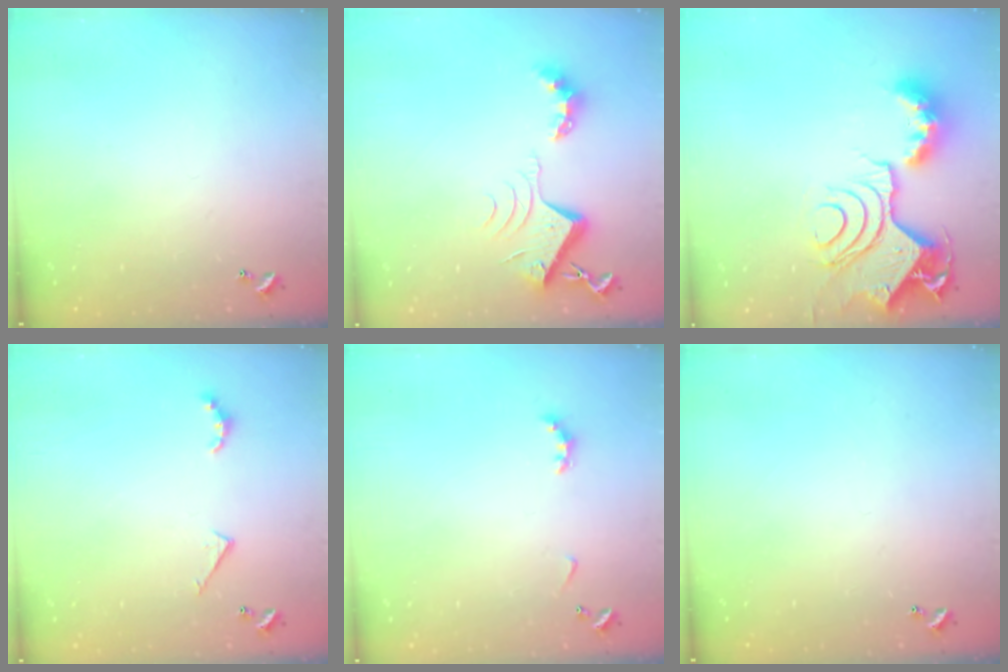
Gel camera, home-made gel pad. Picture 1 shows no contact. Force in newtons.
{"total": 8.9, "press": 8.8, "slide": 1.1}
{"total": 15.5, "press": 15.4, "slide": 1.8}
{"total": 3.8, "press": 3.8, "slide": 0.6}
{"total": 2.9, "press": 2.8, "slide": 0.6}
{"total": 0.0}